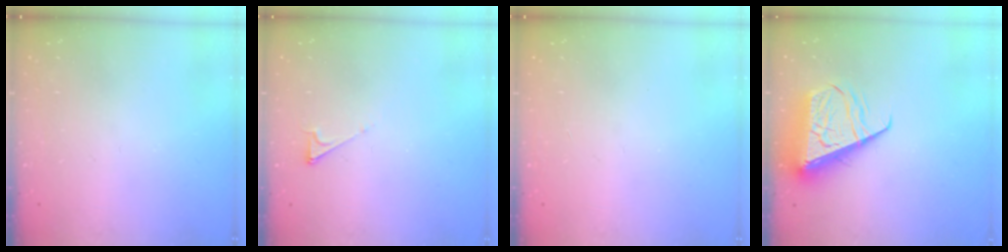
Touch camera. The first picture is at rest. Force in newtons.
{"total": 2.5, "press": 2.5, "slide": 0.3}
{"total": 0.0}
{"total": 12.1, "press": 11.9, "slide": 1.7}